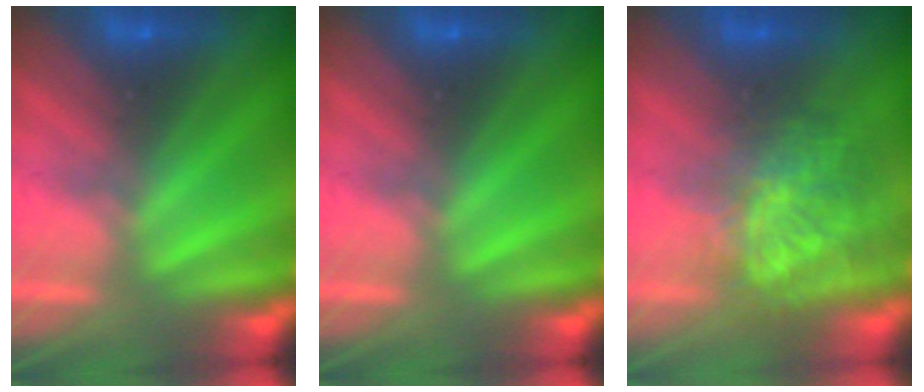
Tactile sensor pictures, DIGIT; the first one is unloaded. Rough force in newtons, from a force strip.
{"total": 0.0}
{"total": 3.7}